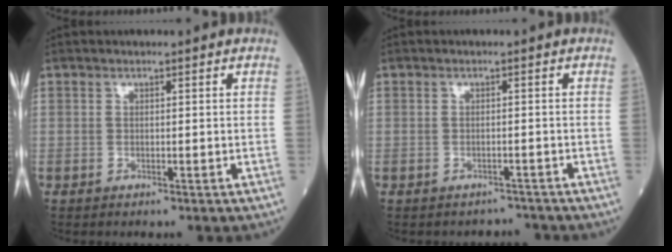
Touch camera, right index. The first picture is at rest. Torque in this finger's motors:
{"motor_torque": [-0.15, -0.03, -0.10, -0.07]}